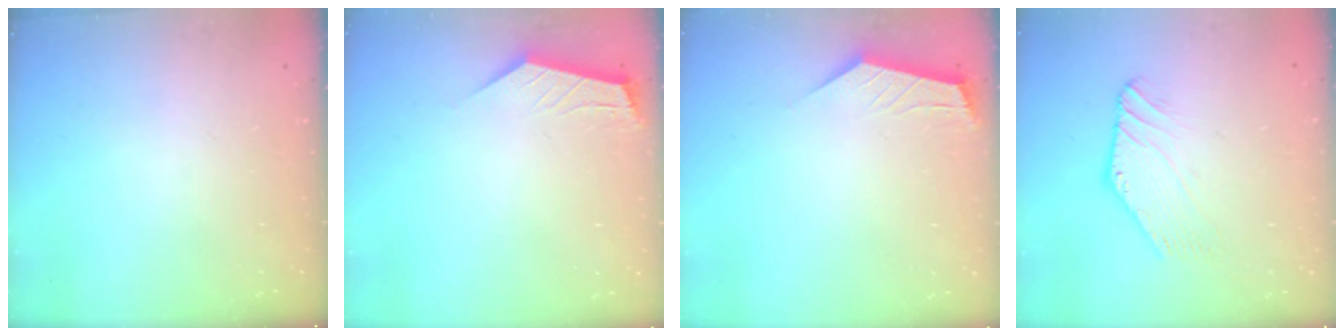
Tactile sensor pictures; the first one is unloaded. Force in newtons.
{"total": 2.2, "press": 2.2, "slide": 0.3}
{"total": 2.5, "press": 2.4, "slide": 0.3}
{"total": 0.0}